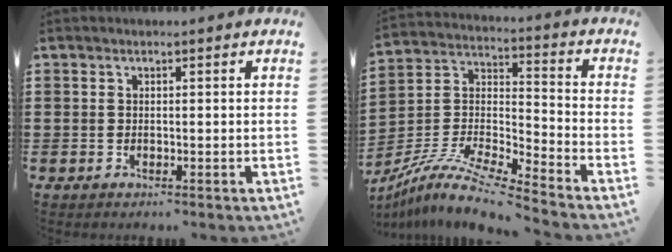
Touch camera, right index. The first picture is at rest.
{"total": 10.2, "force": [-9.1, 0.8, 4.7], "torque": [-0.105, 0.003, -0.186]}